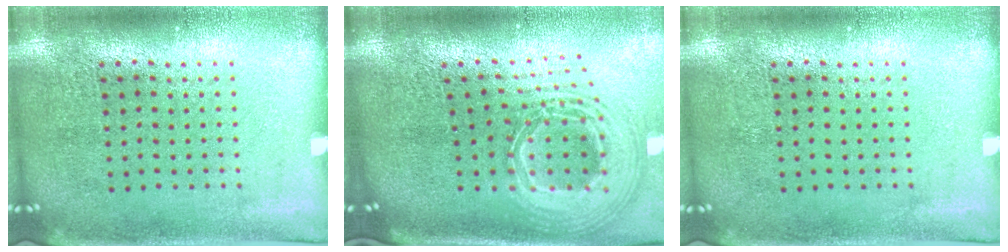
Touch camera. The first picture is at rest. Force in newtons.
{"total": 2.8, "press": 1.9, "slide": 2.1}
{"total": 0.0}